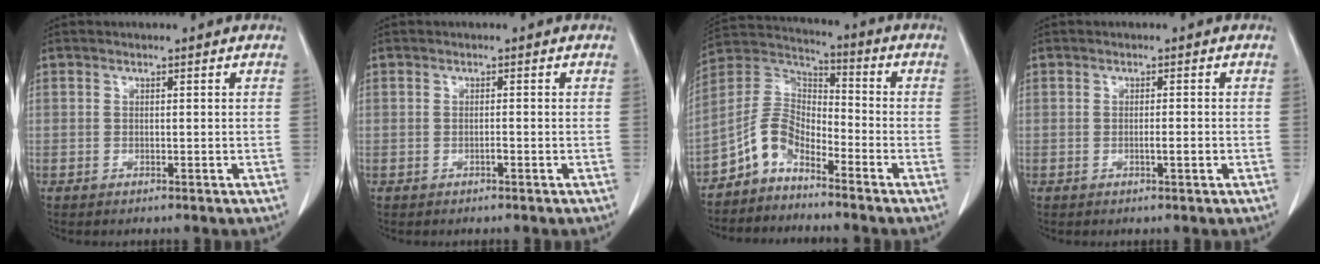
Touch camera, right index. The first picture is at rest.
{"total": 1.0, "force": [-0.4, 0.3, 0.8], "torque": [-0.020, 0.001, -0.006]}
{"total": 8.4, "force": [-5.6, 4.1, 4.8], "torque": [-0.109, 0.024, -0.118]}
{"total": 2.0, "force": [-0.5, 0.4, 1.9], "torque": [-0.038, 0.000, -0.007]}